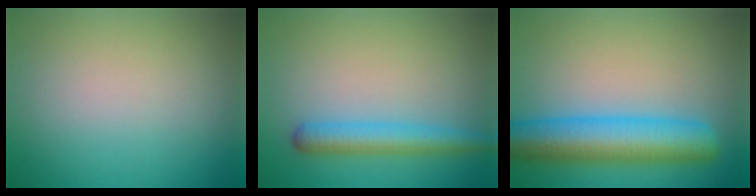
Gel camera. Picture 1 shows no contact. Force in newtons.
{"total": 3.4, "press": 3.4, "slide": 0.2}
{"total": 8.3, "press": 8.3, "slide": 0.3}